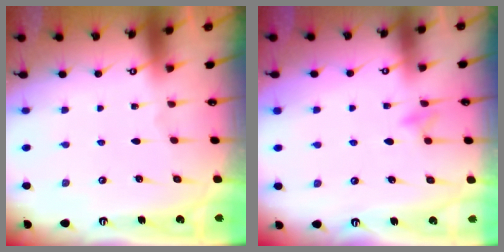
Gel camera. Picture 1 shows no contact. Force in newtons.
{"total": 7.3, "press": 7.2, "slide": 0.7}